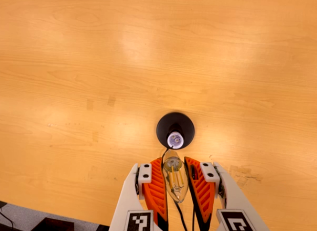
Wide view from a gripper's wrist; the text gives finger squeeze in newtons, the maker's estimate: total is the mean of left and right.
{"total": 20.5, "left": 21.6, "right": 19.4}